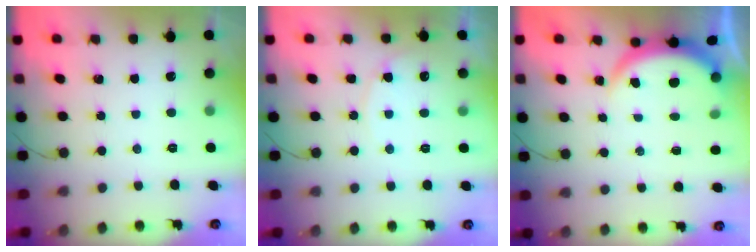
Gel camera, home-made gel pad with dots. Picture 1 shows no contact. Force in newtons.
{"total": 6.8, "press": 6.8, "slide": 0.6}
{"total": 3.9, "press": 3.9, "slide": 0.2}